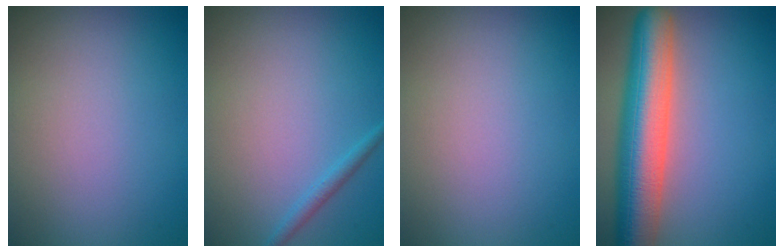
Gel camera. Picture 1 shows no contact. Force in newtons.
{"total": 1.1, "press": 1.1, "slide": 0.0}
{"total": 0.0}
{"total": 9.3, "press": 9.3, "slide": 0.7}